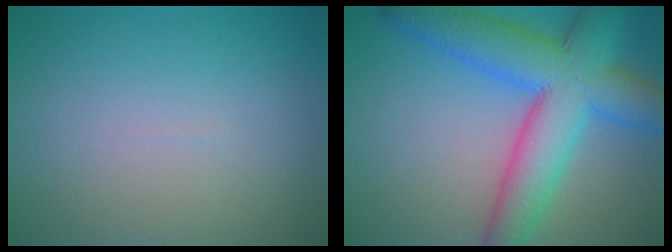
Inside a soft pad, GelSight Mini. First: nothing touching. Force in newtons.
{"total": 10.0, "press": 10.0, "slide": 0.3}